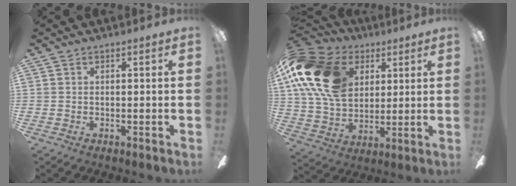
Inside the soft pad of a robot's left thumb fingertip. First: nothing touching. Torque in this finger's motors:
{"motor_torque": [0.25, 1.29, 1.44, -1.33, 0.66]}